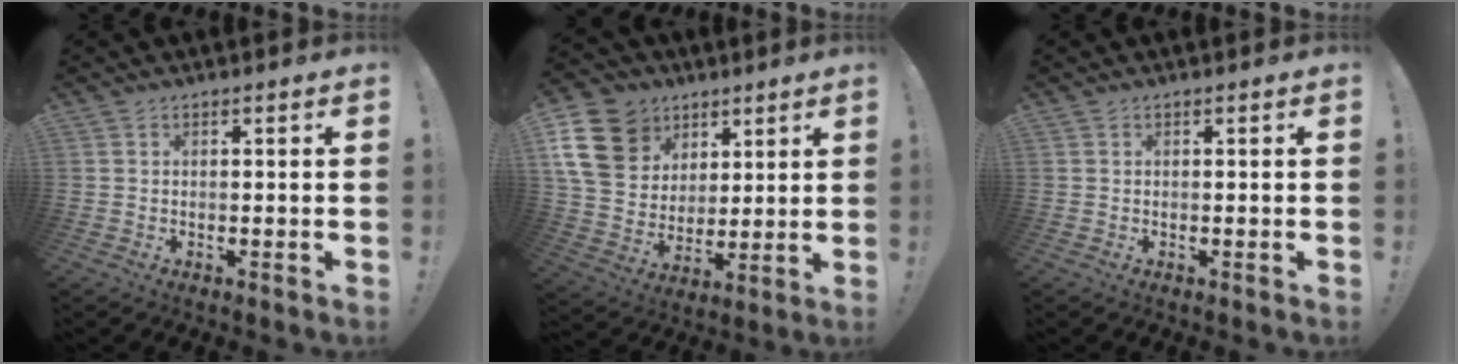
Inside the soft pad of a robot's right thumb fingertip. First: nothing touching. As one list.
[{"total": 18.1, "force": [7.4, 14.3, 8.3], "torque": [-0.148, -0.032, 0.158]}, {"total": 0.0}]